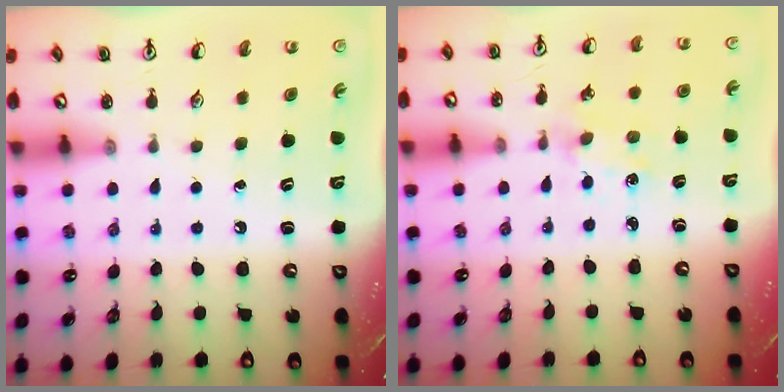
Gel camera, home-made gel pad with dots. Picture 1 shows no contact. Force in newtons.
{"total": 1.7, "press": 1.6, "slide": 0.4}